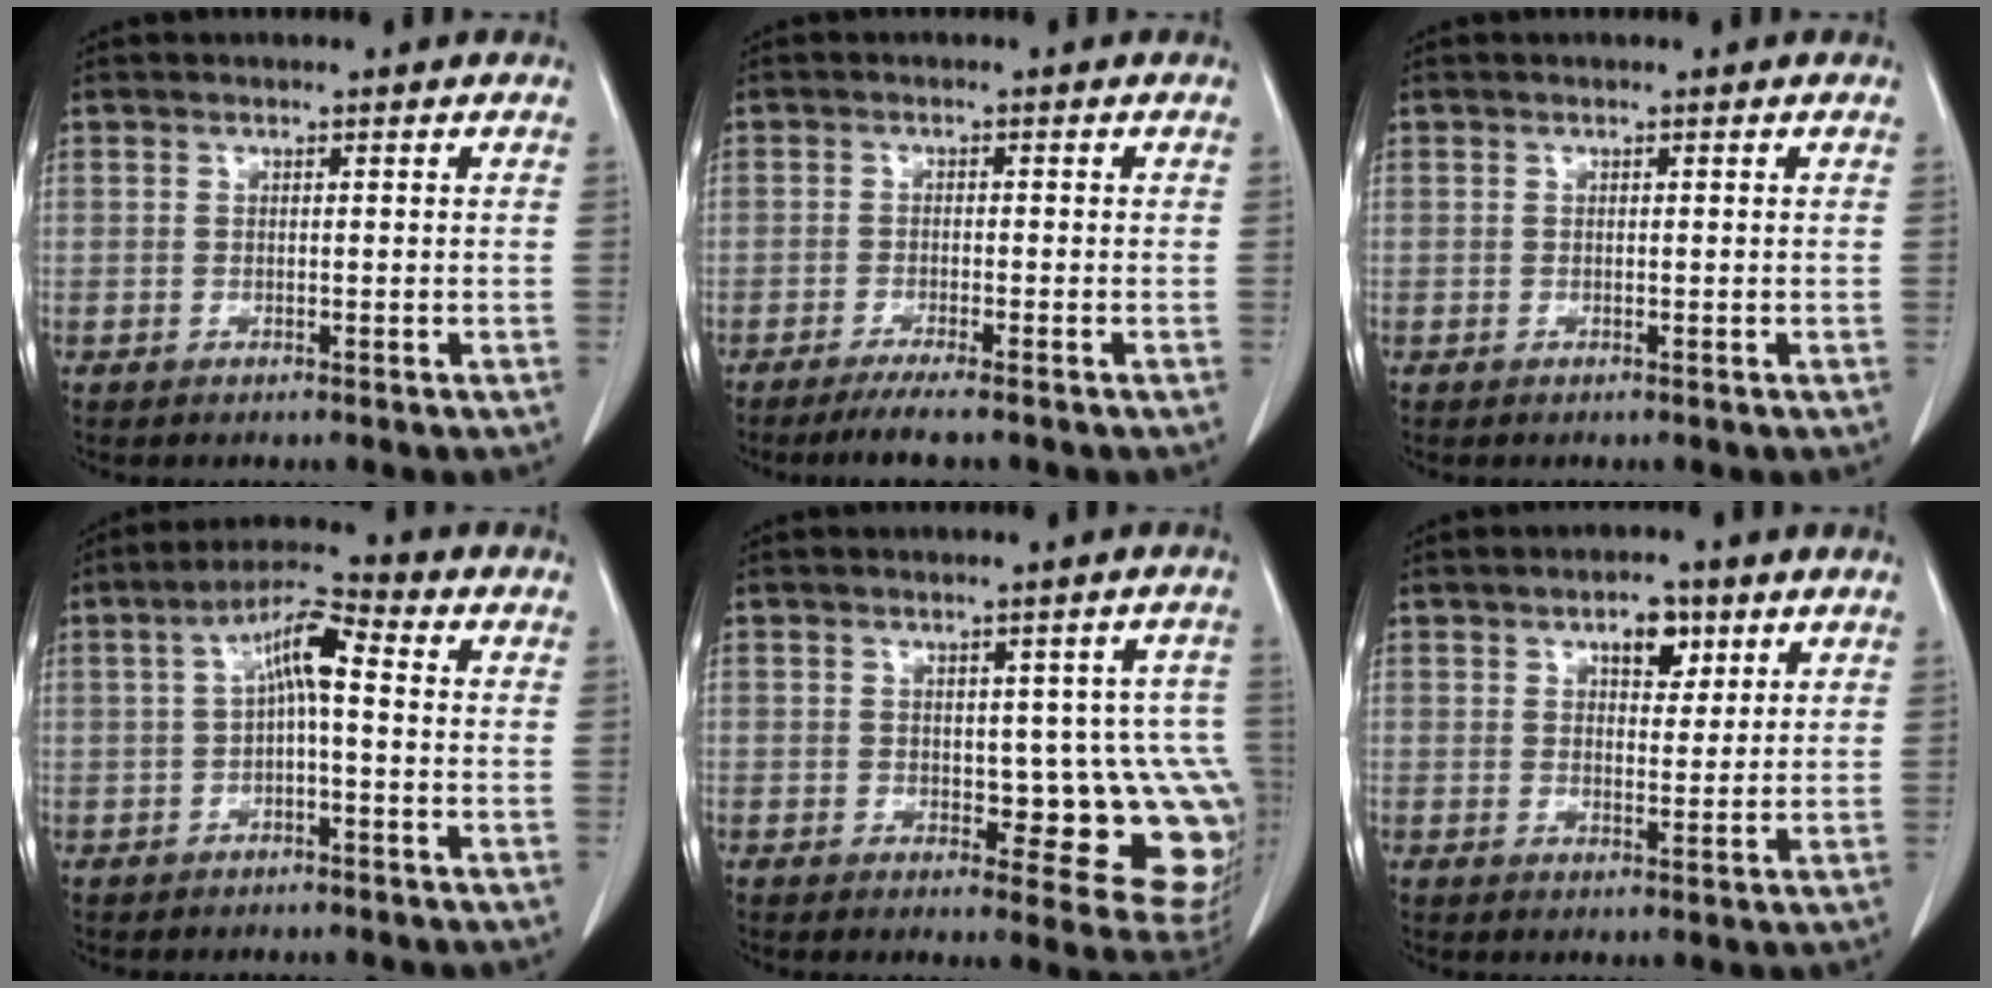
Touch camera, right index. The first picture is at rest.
{"total": 4.6, "force": [-3.7, -0.2, 2.7], "torque": [-0.042, -0.010, -0.061]}
{"total": 0.0}
{"total": 6.7, "force": [0.4, 1.5, 6.6], "torque": [-0.123, 0.027, 0.003]}
{"total": 11.8, "force": [-0.9, 4.8, 10.8], "torque": [-0.094, 0.007, -0.001]}
{"total": 4.5, "force": [2.4, 2.3, 3.1], "torque": [-0.044, 0.003, 0.035]}